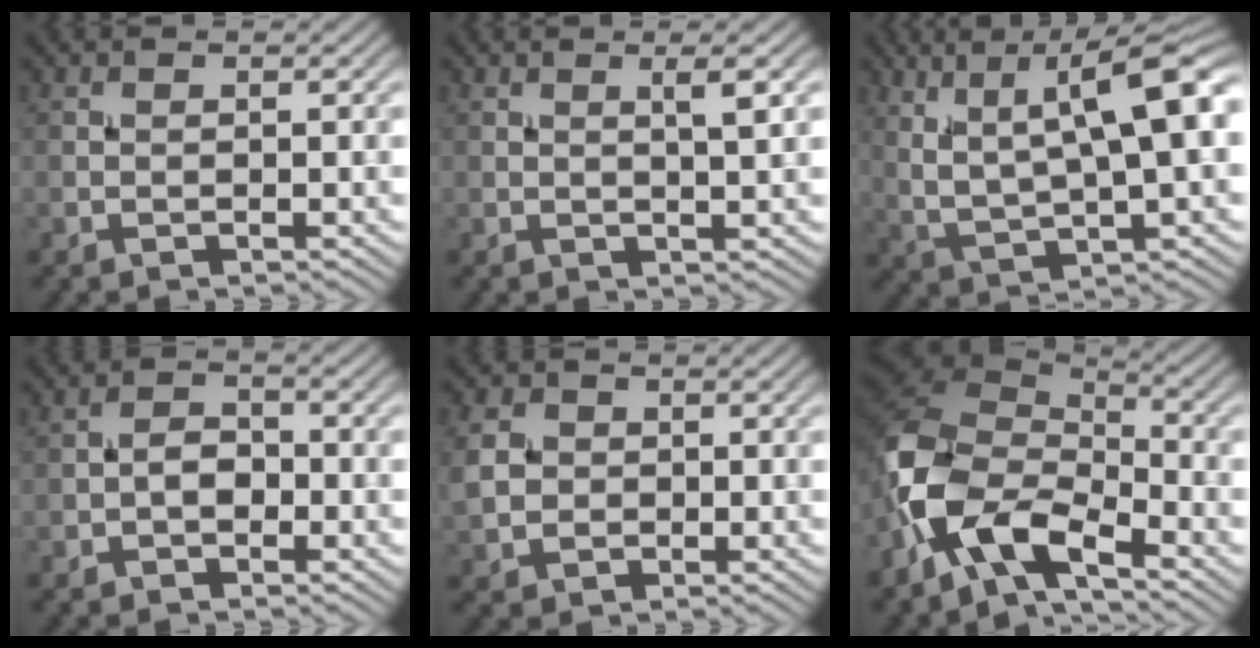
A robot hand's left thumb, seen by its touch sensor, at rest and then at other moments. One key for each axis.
{"total": 2.4, "fx": 1.0, "fy": 0.0, "fz": 2.2, "tx": -0.037, "ty": 0.004, "tz": 0.018}
{"total": 12.0, "fx": 4.7, "fy": 3.0, "fz": 10.7, "tx": -0.191, "ty": 0.007, "tz": 0.087}
{"total": 2.2, "fx": -1.0, "fy": 1.4, "fz": 1.4, "tx": -0.024, "ty": 0.007, "tz": -0.022}
{"total": 4.1, "fx": -0.1, "fy": 3.5, "fz": 2.1, "tx": -0.059, "ty": 0.002, "tz": -0.005}
{"total": 12.2, "fx": -6.2, "fy": 6.0, "fz": 8.7, "tx": -0.188, "ty": -0.009, "tz": -0.135}